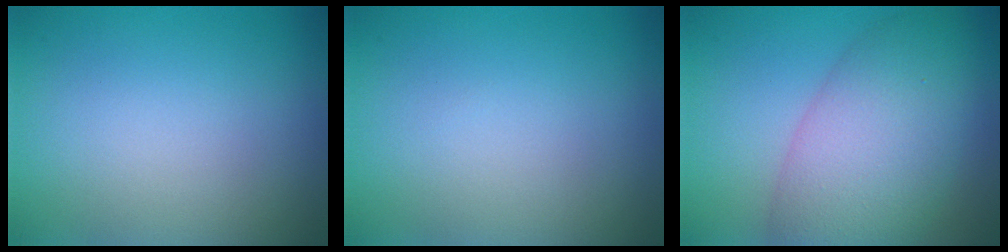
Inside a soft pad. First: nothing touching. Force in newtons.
{"total": 0.0}
{"total": 8.6, "press": 8.6, "slide": 0.3}